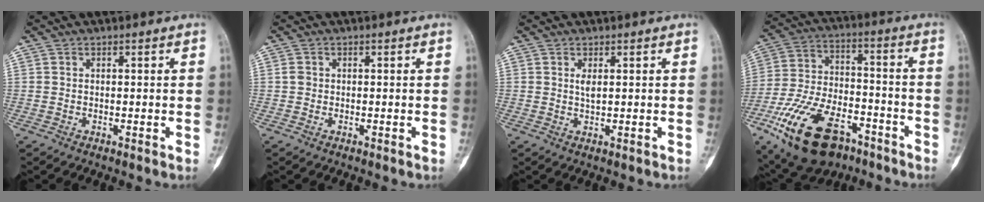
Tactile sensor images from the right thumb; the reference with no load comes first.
{"total": 1.0, "force": [-0.2, 0.9, 0.5], "torque": [-0.007, 0.002, -0.005]}
{"total": 2.6, "force": [0.6, 0.8, 2.4], "torque": [-0.048, -0.007, 0.013]}
{"total": 21.6, "force": [-12.0, 11.5, 13.8], "torque": [-0.270, 0.052, -0.206]}